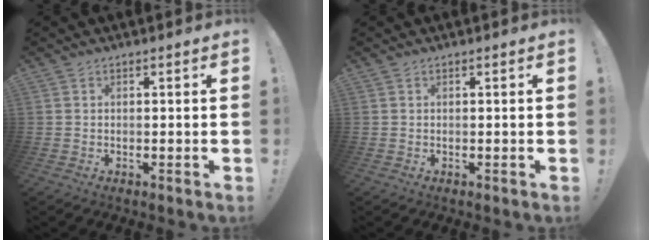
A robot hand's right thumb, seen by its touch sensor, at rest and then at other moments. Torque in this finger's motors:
{"motor_torque": [-0.02, 0.01, -0.04, 0.04, 0.04]}